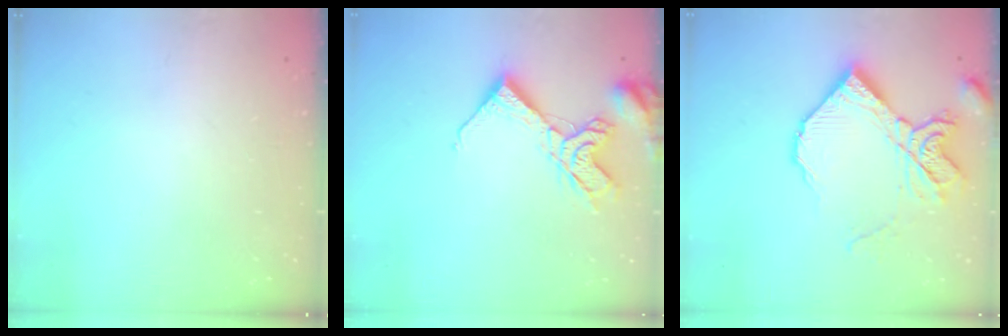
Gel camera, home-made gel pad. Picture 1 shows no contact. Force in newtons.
{"total": 11.3, "press": 11.2, "slide": 1.6}
{"total": 15.5, "press": 15.4, "slide": 1.2}